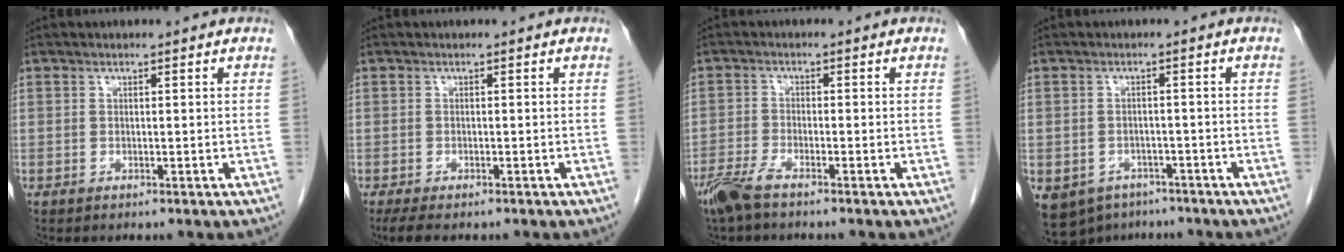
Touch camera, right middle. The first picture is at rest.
{"total": 4.2, "force": [-3.2, 1.3, 2.4], "torque": [-0.038, -0.012, -0.046]}
{"total": 4.2, "force": [-3.3, 0.4, 2.6], "torque": [-0.059, -0.010, -0.071]}
{"total": 9.6, "force": [-6.5, 6.7, 2.3], "torque": [-0.062, -0.003, -0.084]}